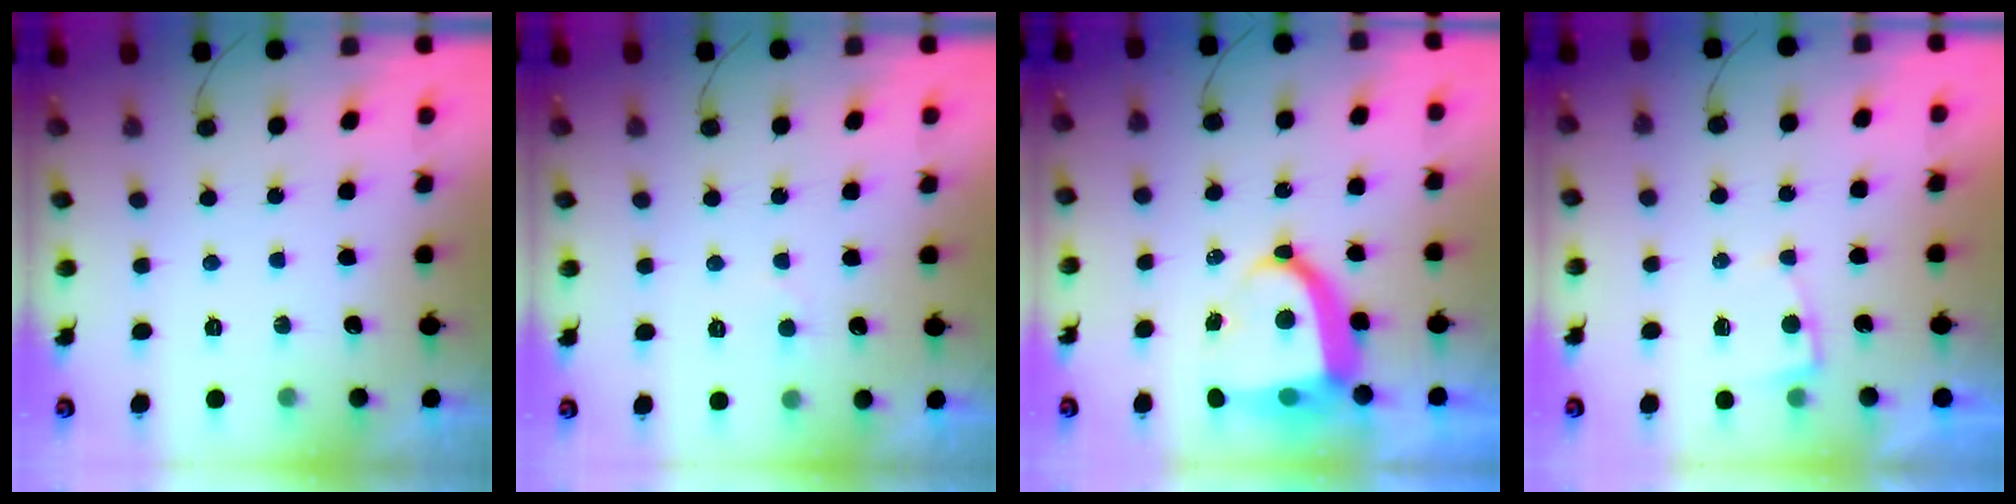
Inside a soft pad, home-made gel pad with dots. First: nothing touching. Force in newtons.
{"total": 2.8, "press": 2.8, "slide": 0.2}
{"total": 11.8, "press": 11.7, "slide": 1.5}
{"total": 2.4, "press": 2.4, "slide": 0.4}